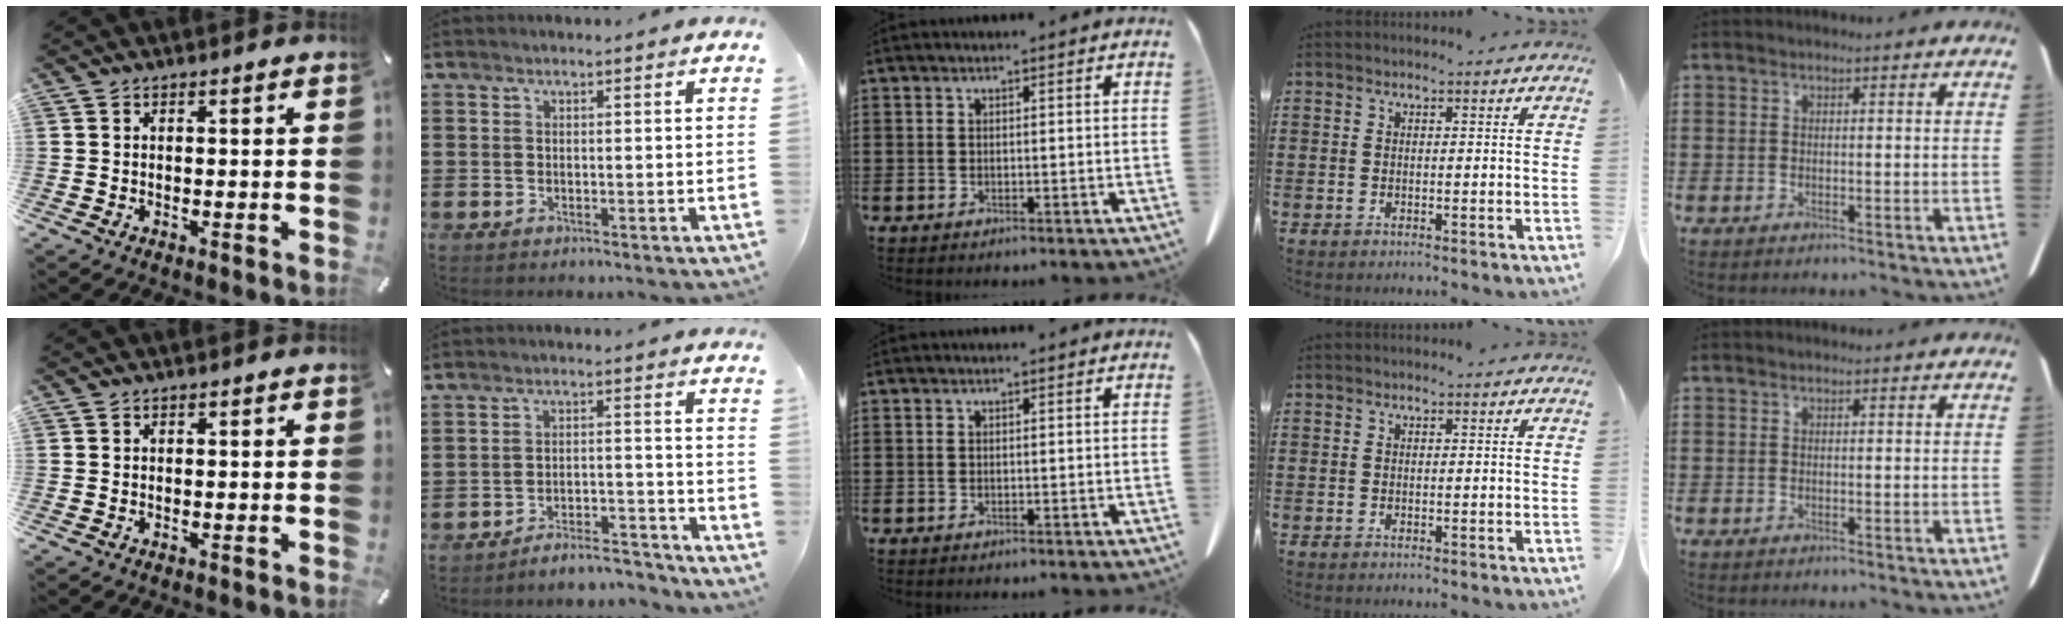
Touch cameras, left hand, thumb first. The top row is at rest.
{"index": {"total": 5.0, "force": [-4.9, 0.2, 0.8], "torque": [-0.012, 0.004, -0.097]}}